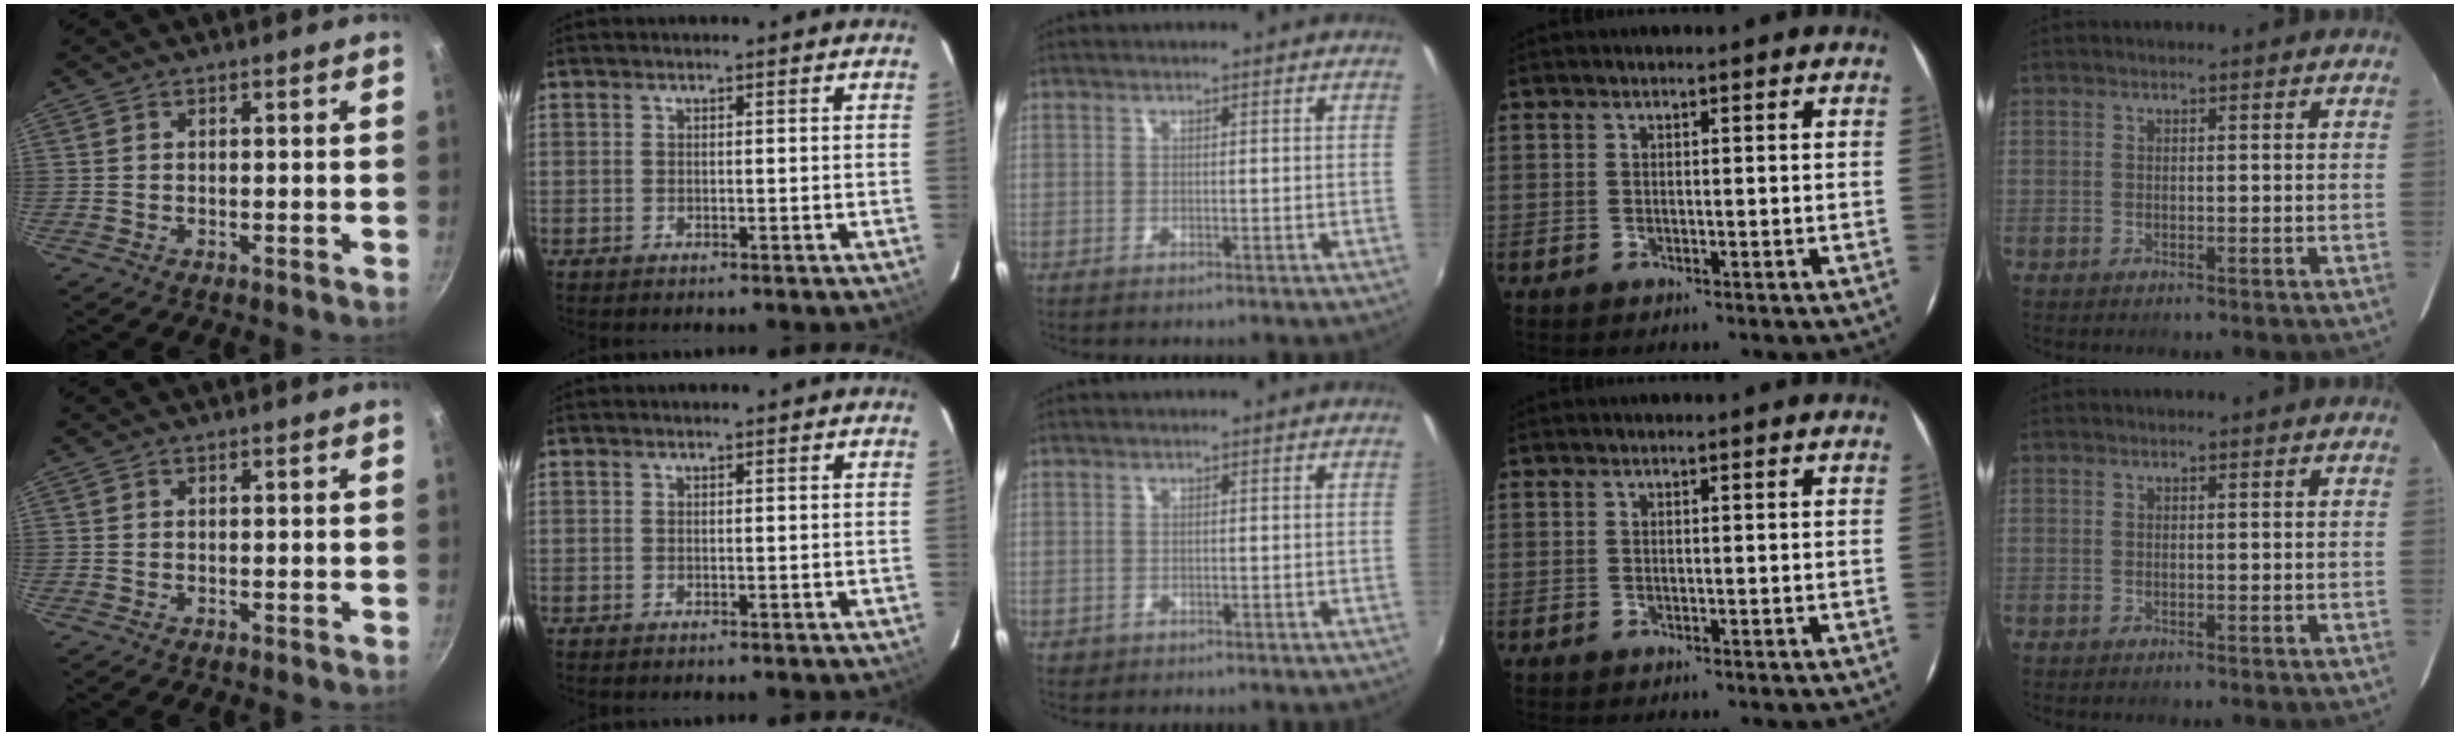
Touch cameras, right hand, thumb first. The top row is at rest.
{"middle": {"total": 1.0, "force": [-0.5, 0.8, 0.3], "torque": [-0.008, -0.002, -0.005]}}